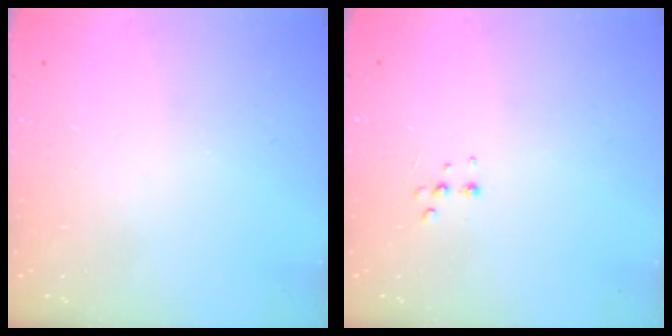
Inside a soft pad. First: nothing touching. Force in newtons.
{"total": 3.4, "press": 3.3, "slide": 0.8}